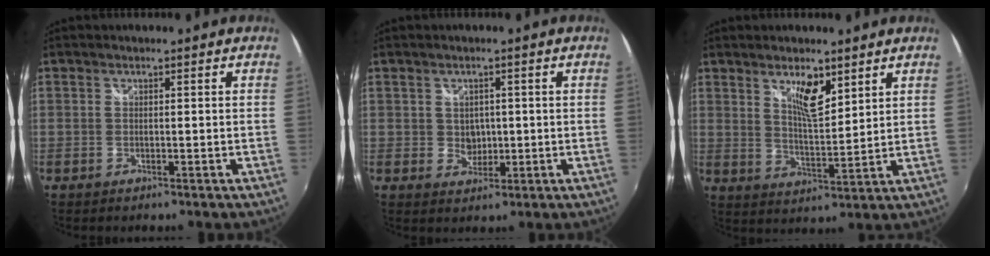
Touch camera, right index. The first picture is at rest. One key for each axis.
{"total": 2.8, "fx": 0.3, "fy": 2.5, "fz": 1.1, "tx": -0.015, "ty": 0.006, "tz": 0.011}
{"total": 6.8, "fx": 4.3, "fy": 2.0, "fz": 4.9, "tx": -0.081, "ty": -0.003, "tz": 0.077}